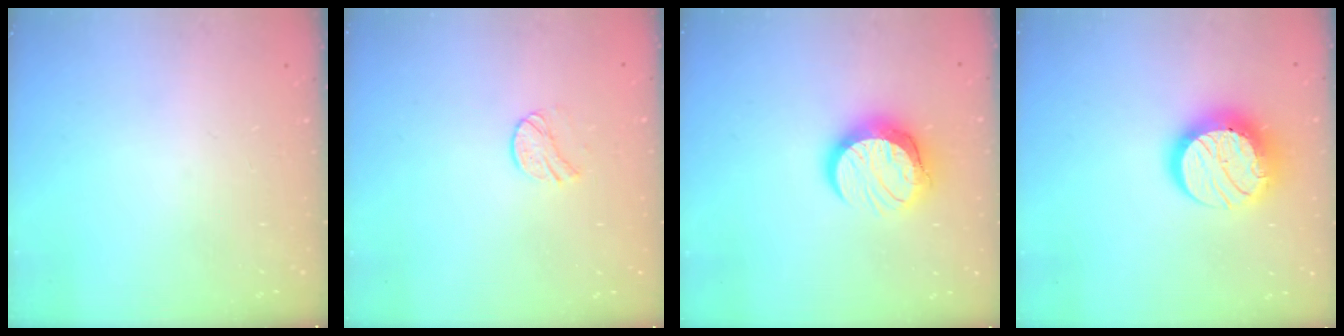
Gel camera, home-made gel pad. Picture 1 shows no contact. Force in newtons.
{"total": 8.8, "press": 8.8, "slide": 0.5}
{"total": 12.0, "press": 12.0, "slide": 1.0}
{"total": 15.8, "press": 15.7, "slide": 1.2}